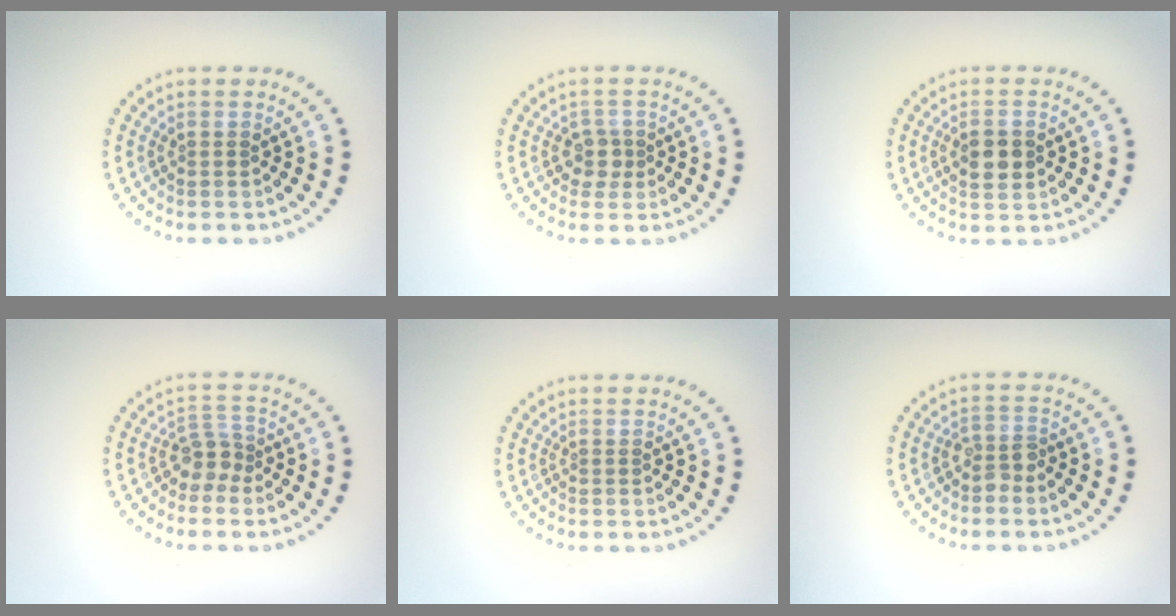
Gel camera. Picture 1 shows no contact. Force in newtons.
{"total": 1.8, "press": 1.5, "slide": 1.0}
{"total": 2.6, "press": 2.6, "slide": 0.2}
{"total": 2.2, "press": 1.7, "slide": 1.5}
{"total": 0.0}
{"total": 1.8, "press": 1.5, "slide": 0.9}